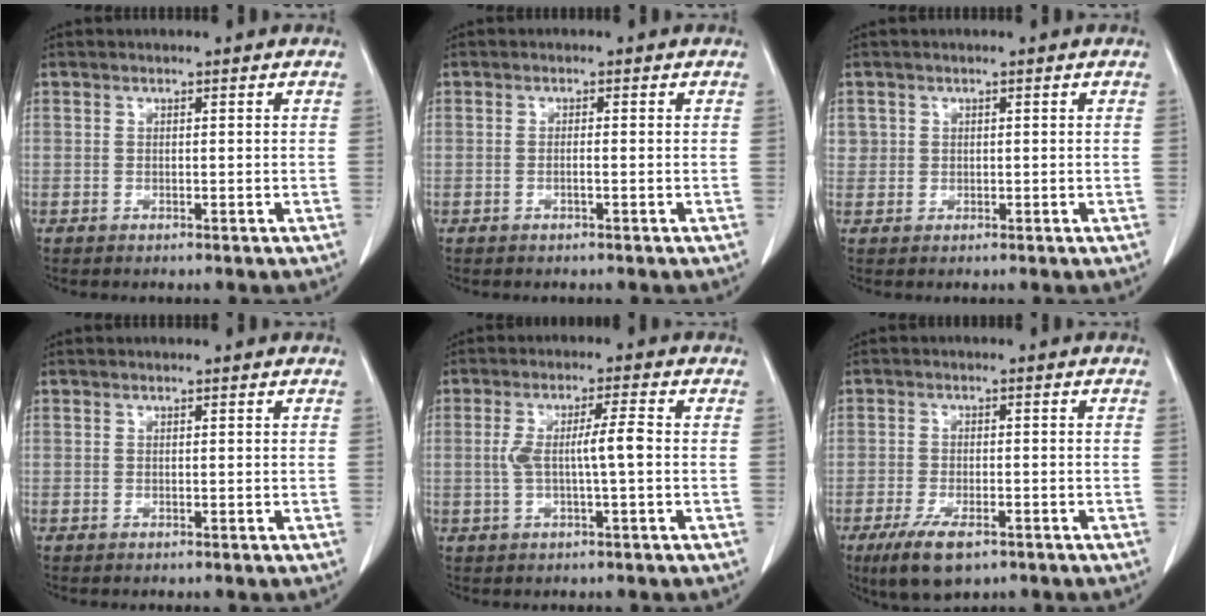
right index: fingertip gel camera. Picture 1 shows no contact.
{"total": 0.7, "force": [-0.2, 0.0, 0.7], "torque": [-0.010, 0.002, -0.001]}
{"total": 1.6, "force": [0.6, 1.5, 0.1], "torque": [0.018, 0.004, 0.009]}
{"total": 0.0}
{"total": 5.3, "force": [-0.1, 0.2, 5.3], "torque": [-0.101, 0.011, 0.003]}
{"total": 6.8, "force": [-4.4, 2.4, 4.7], "torque": [-0.089, -0.011, -0.069]}